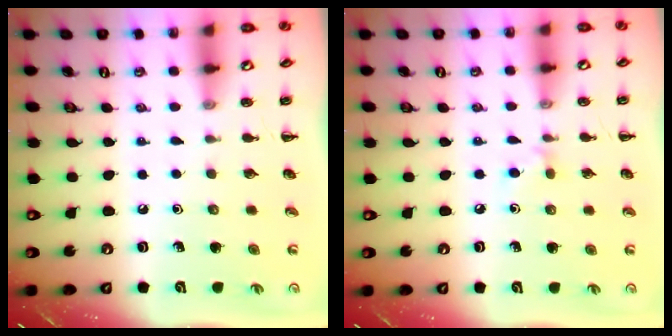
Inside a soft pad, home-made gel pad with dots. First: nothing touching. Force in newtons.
{"total": 5.1, "press": 4.9, "slide": 1.4}